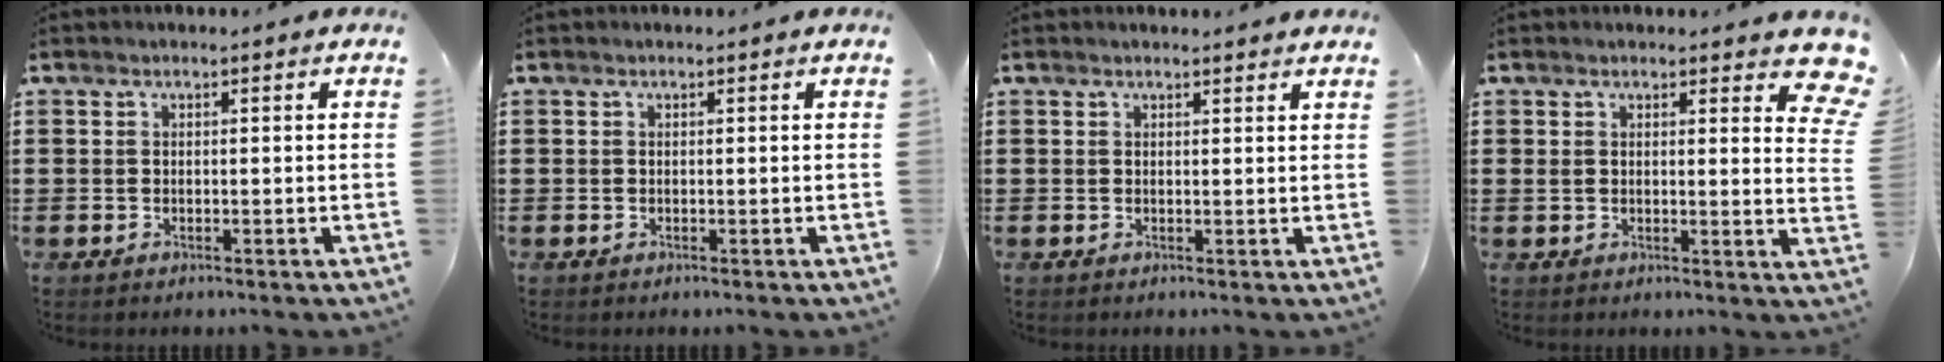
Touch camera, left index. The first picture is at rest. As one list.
[{"total": 0.0}, {"total": 1.0, "force": [1.0, 0.0, 0.3], "torque": [0.001, -0.005, 0.017]}, {"total": 4.0, "force": [2.9, 1.4, 2.4], "torque": [-0.036, -0.007, 0.048]}]